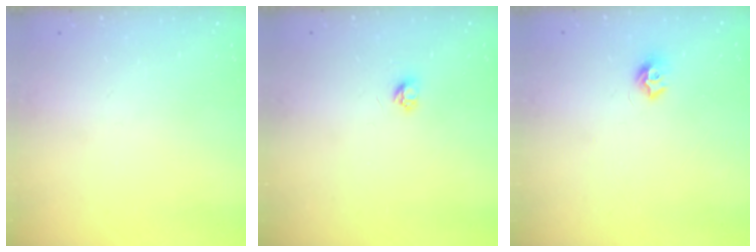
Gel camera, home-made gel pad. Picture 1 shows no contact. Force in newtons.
{"total": 3.7, "press": 3.7, "slide": 0.3}
{"total": 7.6, "press": 7.6, "slide": 0.6}